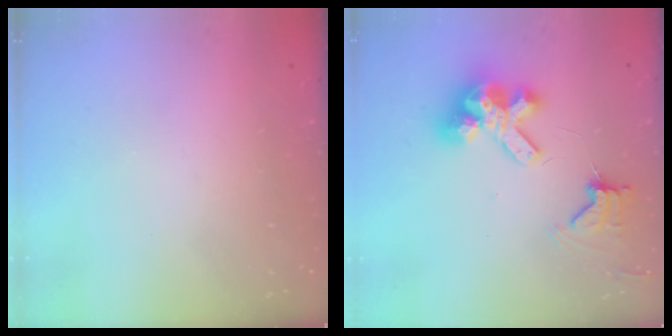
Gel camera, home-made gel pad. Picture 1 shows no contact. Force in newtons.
{"total": 11.4, "press": 11.3, "slide": 1.5}